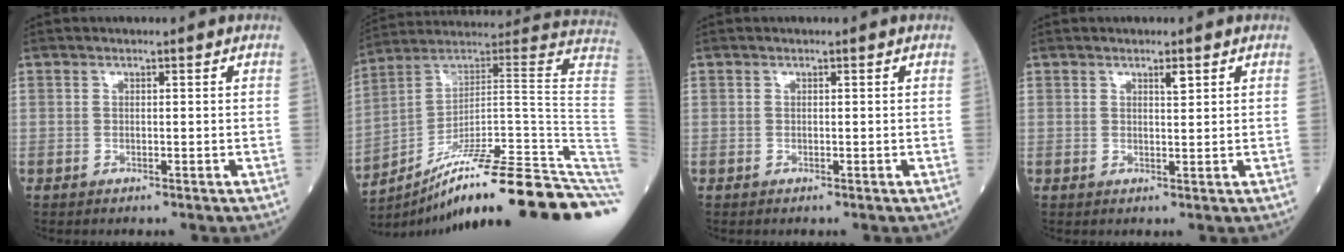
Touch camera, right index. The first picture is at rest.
{"total": 30.3, "force": [-19.0, 0.1, 23.6], "torque": [-0.179, 0.031, -0.285]}
{"total": 0.0}
{"total": 1.4, "force": [0.9, 0.2, 1.0], "torque": [-0.019, -0.002, 0.015]}